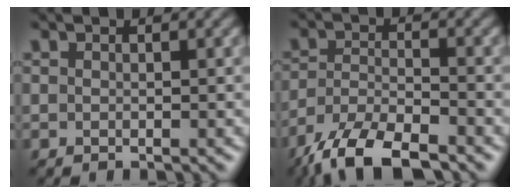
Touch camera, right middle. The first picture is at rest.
{"total": 7.8, "force": [-6.2, 2.2, 4.1], "torque": [-0.081, -0.010, -0.121]}